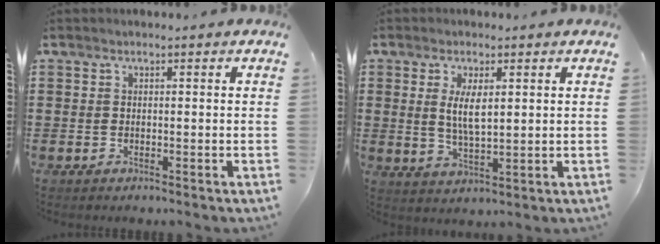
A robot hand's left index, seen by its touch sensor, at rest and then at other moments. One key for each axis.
{"total": 4.8, "fx": 1.2, "fy": 1.7, "fz": 4.4, "tx": -0.081, "ty": 0.002, "tz": 0.019}